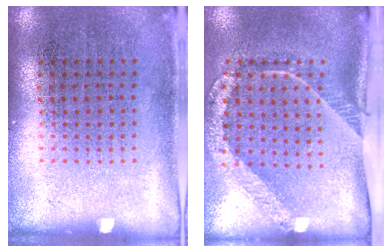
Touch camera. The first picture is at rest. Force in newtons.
{"total": 2.4, "press": 1.6, "slide": 1.8}